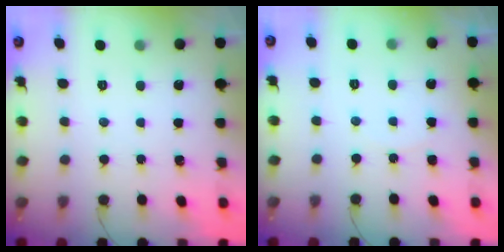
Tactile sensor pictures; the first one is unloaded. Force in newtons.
{"total": 2.6, "press": 2.5, "slide": 0.6}